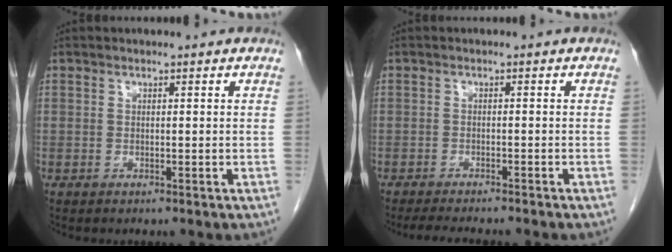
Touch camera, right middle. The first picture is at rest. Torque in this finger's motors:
{"motor_torque": [0.11, -0.09, 0.02, 0.01]}